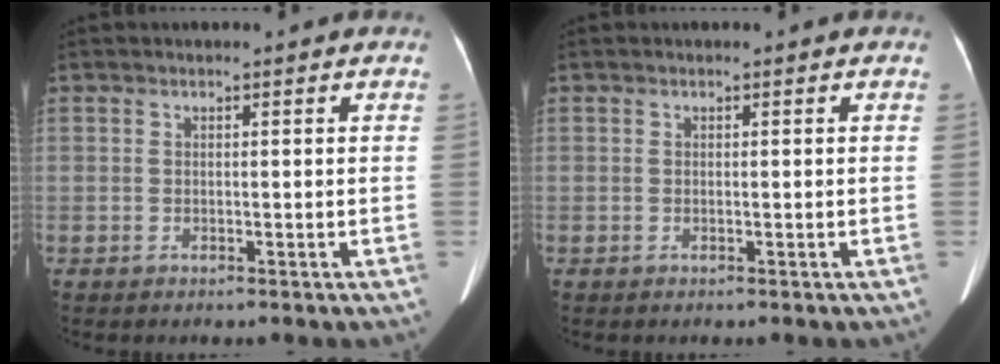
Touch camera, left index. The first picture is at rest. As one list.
[{"total": 0.0}]